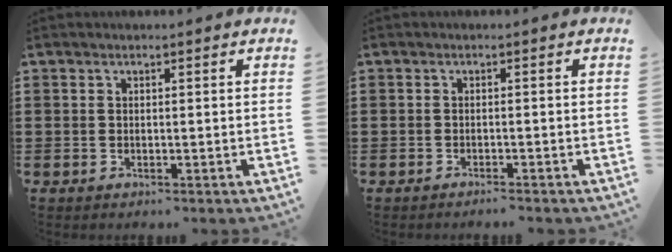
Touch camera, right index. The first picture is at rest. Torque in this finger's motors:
{"motor_torque": [1.23, 0.91, -0.07, -0.02]}